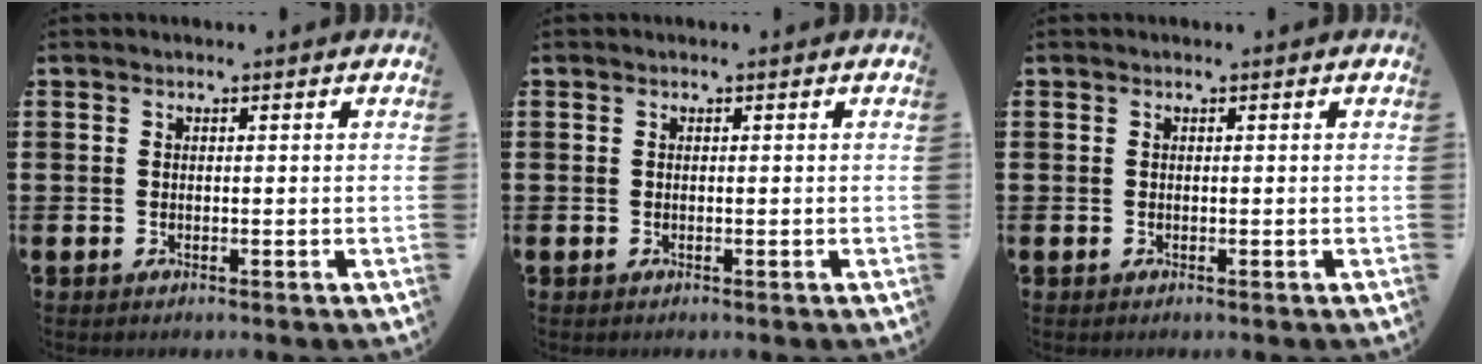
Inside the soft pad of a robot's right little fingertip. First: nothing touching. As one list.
[{"total": 0.0}, {"total": 0.0}]